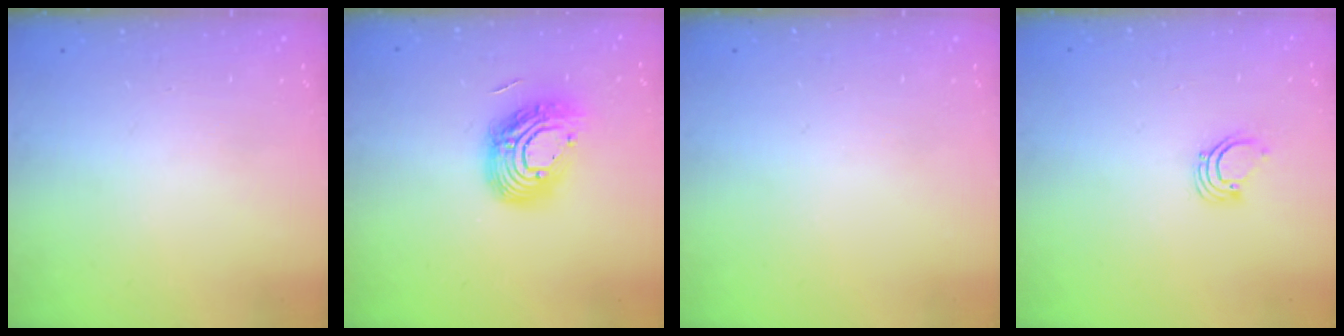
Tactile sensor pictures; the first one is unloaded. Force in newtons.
{"total": 14.8, "press": 14.7, "slide": 1.0}
{"total": 0.0}
{"total": 2.2, "press": 2.2, "slide": 0.2}